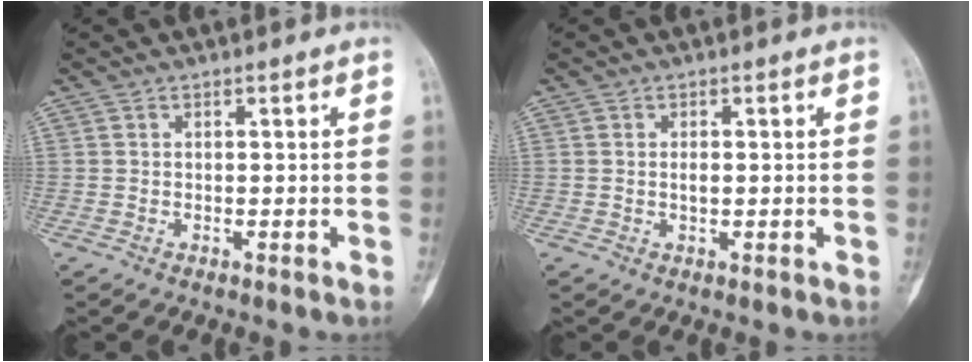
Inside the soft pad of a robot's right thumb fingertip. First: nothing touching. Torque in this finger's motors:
{"motor_torque": [0.58, 0.46, 0.27, -0.35, 0.05]}